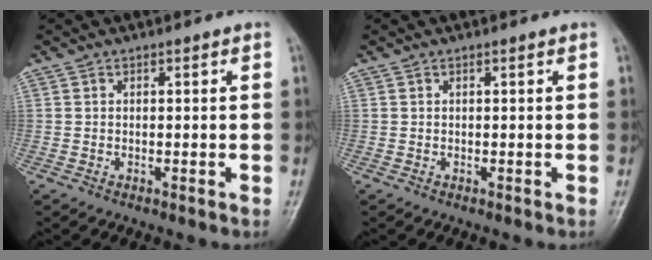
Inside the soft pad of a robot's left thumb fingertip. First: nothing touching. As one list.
[{"total": 0.0}]